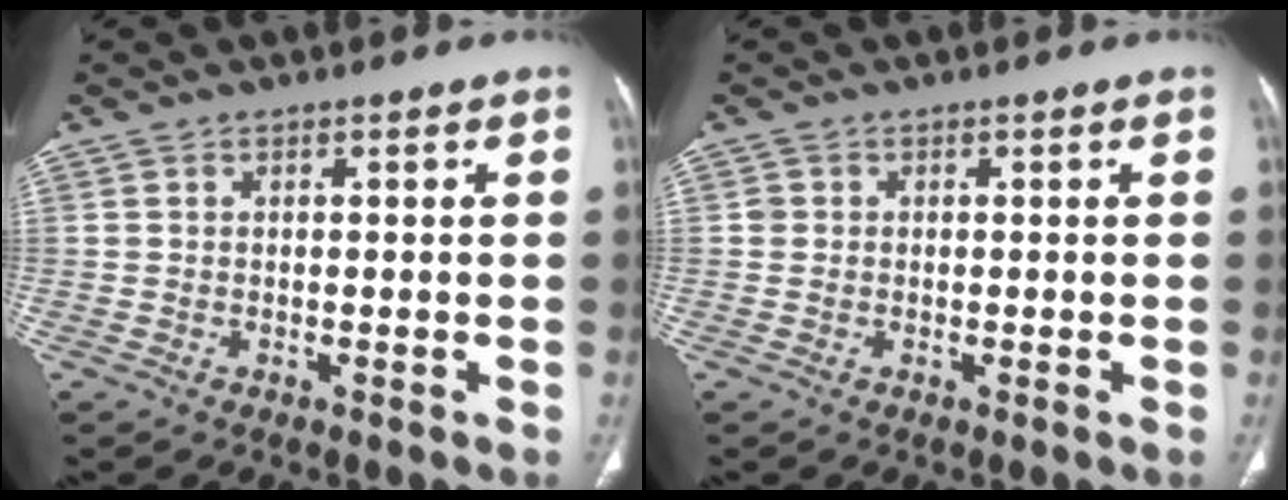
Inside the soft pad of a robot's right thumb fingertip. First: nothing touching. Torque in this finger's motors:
{"motor_torque": [0.15, 0.12, 0.47, 0.28, -0.06]}